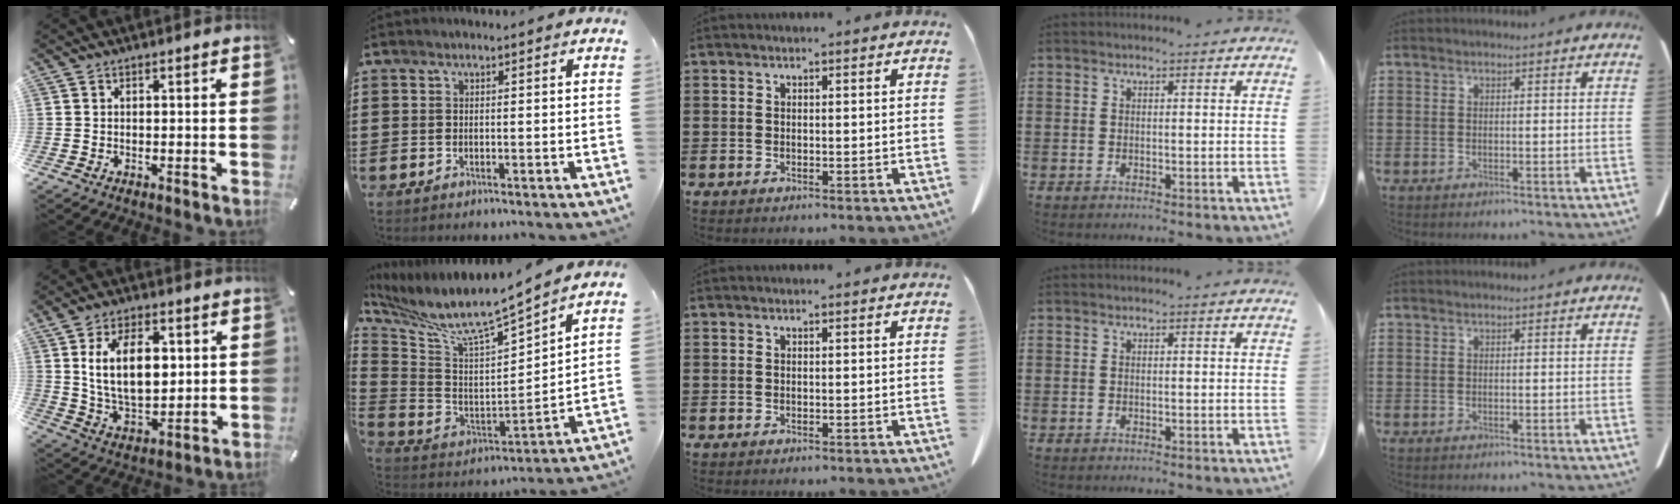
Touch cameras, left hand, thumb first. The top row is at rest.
{"thumb": {"total": 14.0, "force": [3.3, 8.4, 10.8], "torque": [-0.204, -0.002, 0.055]}, "index": {"total": 7.6, "force": [6.6, 0.1, 3.8], "torque": [-0.106, -0.065, 0.104]}}